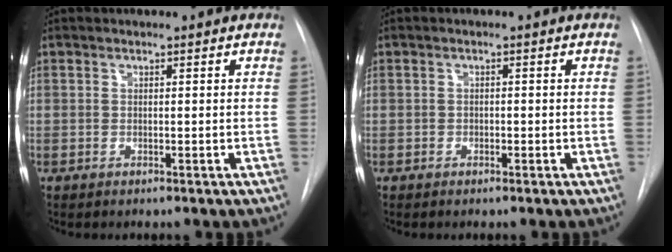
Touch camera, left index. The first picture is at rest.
{"total": 0.7, "force": [-0.4, 0.5, 0.3], "torque": [-0.002, 0.003, -0.008]}